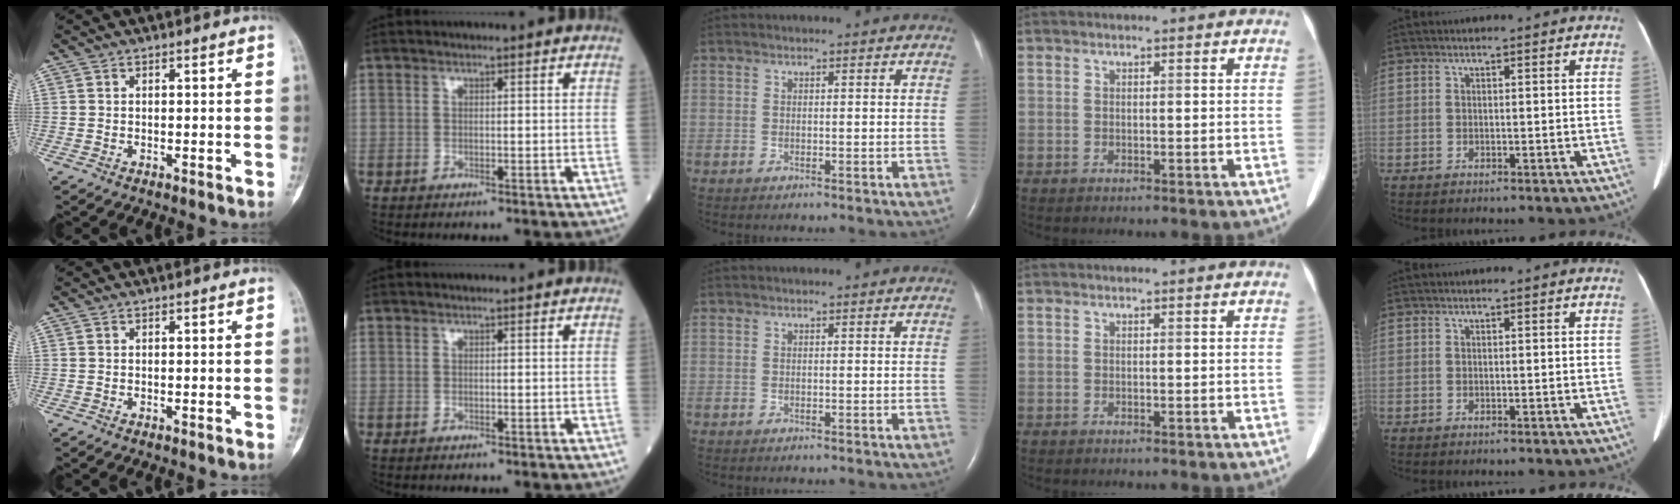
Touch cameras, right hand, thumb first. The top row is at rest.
{}